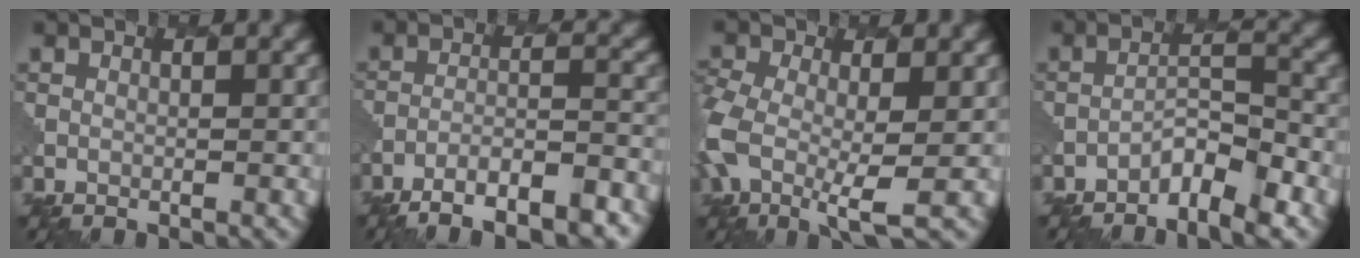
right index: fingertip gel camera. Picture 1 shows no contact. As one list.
[{"total": 8.4, "force": [-6.6, 2.1, 4.8], "torque": [-0.074, -0.001, -0.102]}, {"total": 6.2, "force": [-0.7, 3.0, 5.4], "torque": [-0.127, -0.008, -0.026]}, {"total": 3.5, "force": [-2.7, 0.8, 2.2], "torque": [-0.039, 0.009, -0.053]}]